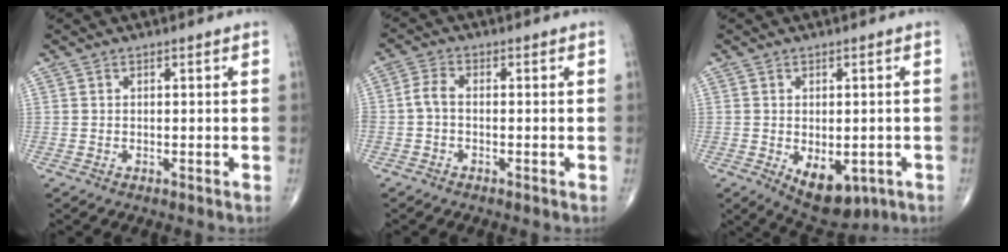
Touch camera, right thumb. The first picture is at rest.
{"total": 3.0, "force": [-0.8, 1.4, 2.5], "torque": [-0.058, 0.007, -0.026]}
{"total": 9.1, "force": [-3.0, 5.3, 6.7], "torque": [-0.081, -0.004, -0.030]}